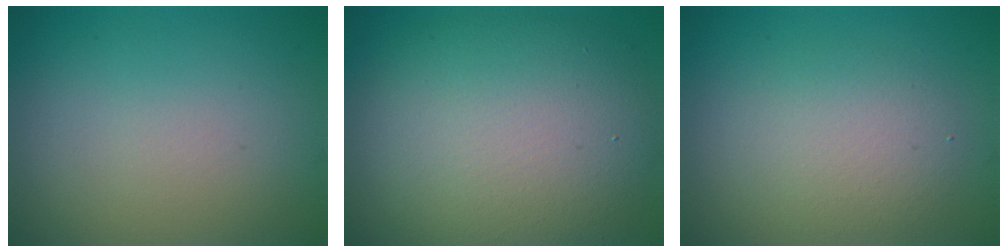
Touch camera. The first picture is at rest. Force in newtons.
{"total": 11.6, "press": 11.6, "slide": 0.7}
{"total": 3.4, "press": 3.4, "slide": 0.5}